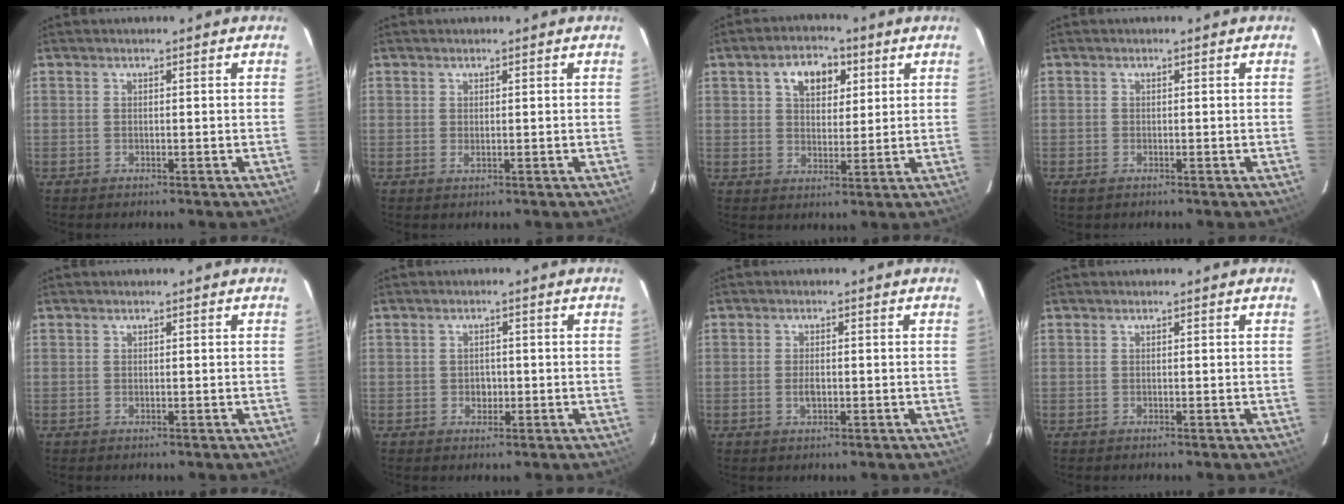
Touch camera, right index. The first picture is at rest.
{"total": 0.6, "force": [0.1, 0.2, 0.5], "torque": [-0.012, -0.001, 0.003]}
{"total": 7.8, "force": [3.3, 5.0, 5.1], "torque": [-0.083, 0.022, 0.056]}
{"total": 1.2, "force": [-0.7, 0.7, 0.6], "torque": [-0.012, -0.004, -0.015]}
{"total": 0.0}
{"total": 1.9, "force": [-0.5, 1.7, 0.7], "torque": [-0.013, 0.006, -0.005]}
{"total": 2.2, "force": [-0.5, 1.1, 1.9], "torque": [-0.036, -0.001, -0.009]}
{"total": 0.0}